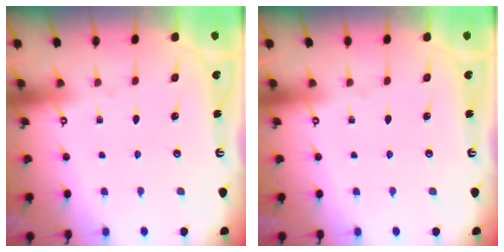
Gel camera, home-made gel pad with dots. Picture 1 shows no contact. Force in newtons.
{"total": 0.0}